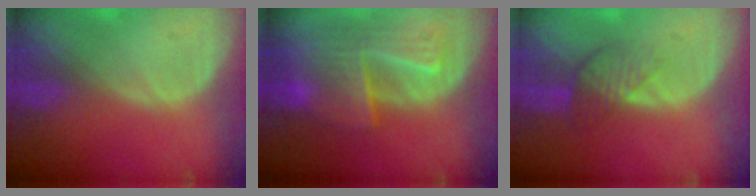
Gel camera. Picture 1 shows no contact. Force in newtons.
{"total": 9.5, "press": 8.4, "slide": 4.4}
{"total": 4.4, "press": 3.8, "slide": 2.3}